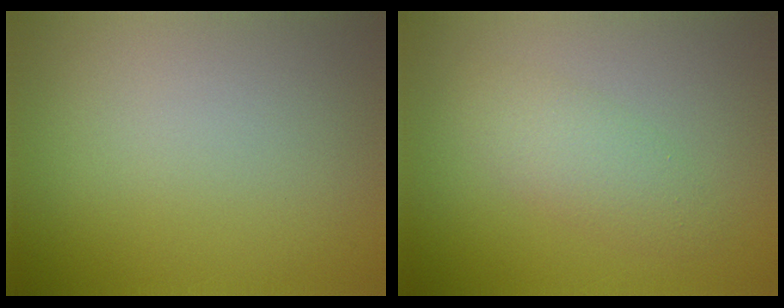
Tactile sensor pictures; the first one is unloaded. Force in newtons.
{"total": 2.7, "press": 2.7, "slide": 0.0}